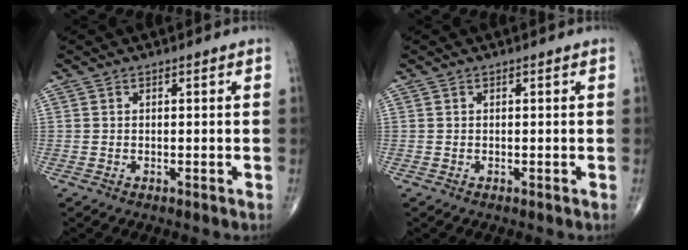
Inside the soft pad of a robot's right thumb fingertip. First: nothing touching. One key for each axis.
{"total": 0.0}